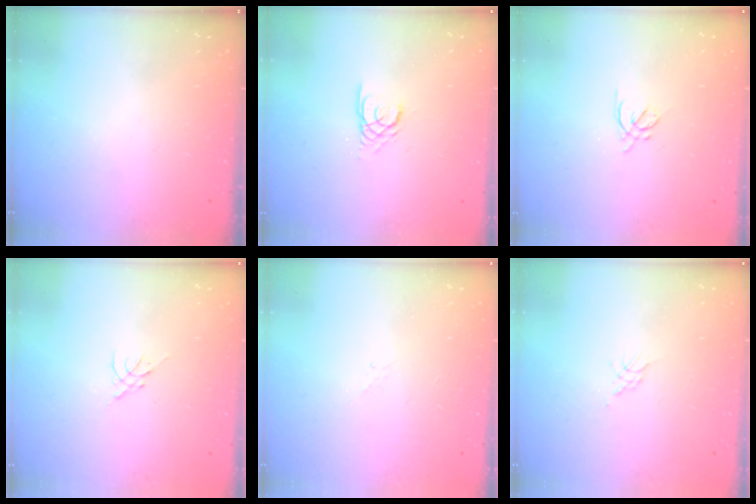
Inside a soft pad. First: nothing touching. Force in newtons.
{"total": 2.2, "press": 2.2, "slide": 0.1}
{"total": 2.8, "press": 2.8, "slide": 0.7}
{"total": 0.0}
{"total": 3.3, "press": 3.2, "slide": 0.6}
{"total": 2.1, "press": 2.1, "slide": 0.5}